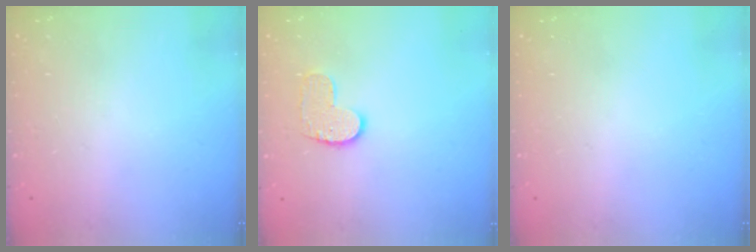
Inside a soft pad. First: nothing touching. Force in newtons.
{"total": 7.9, "press": 7.9, "slide": 0.3}
{"total": 0.0}